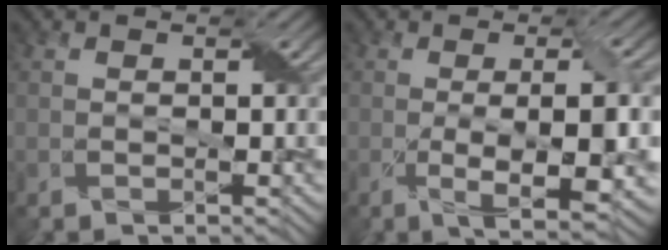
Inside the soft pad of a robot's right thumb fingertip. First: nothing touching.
{"total": 7.5, "force": [-0.8, 1.8, 7.2], "torque": [-0.116, -0.008, -0.009]}